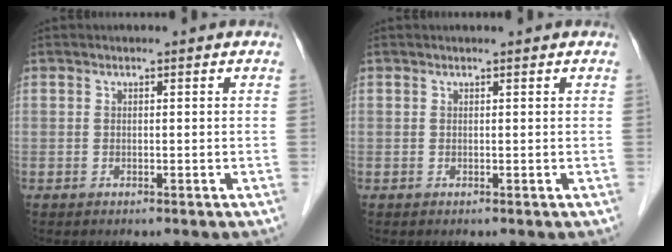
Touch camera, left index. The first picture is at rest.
{"total": 1.1, "force": [1.0, 0.0, 0.4], "torque": [-0.008, 0.010, 0.016]}